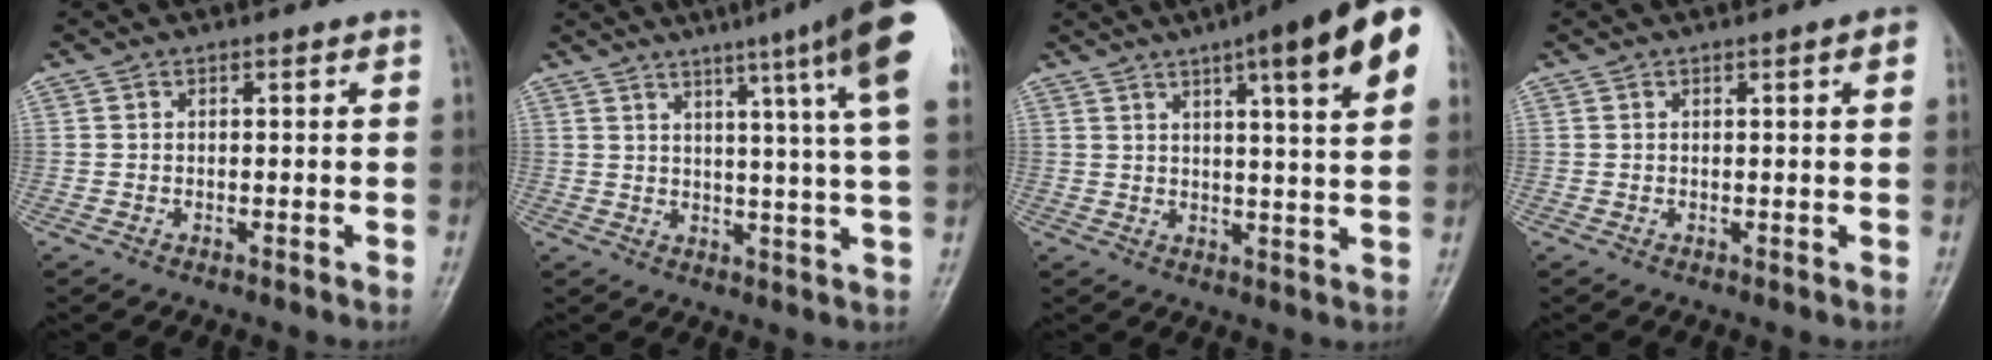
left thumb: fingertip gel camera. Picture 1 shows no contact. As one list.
[{"total": 18.0, "force": [10.3, 0.3, 14.8], "torque": [-0.190, -0.037, 0.113]}, {"total": 16.3, "force": [7.7, 2.6, 14.2], "torque": [-0.178, -0.012, 0.094]}, {"total": 2.3, "force": [0.9, 0.2, 2.2], "torque": [-0.027, 0.002, 0.009]}]